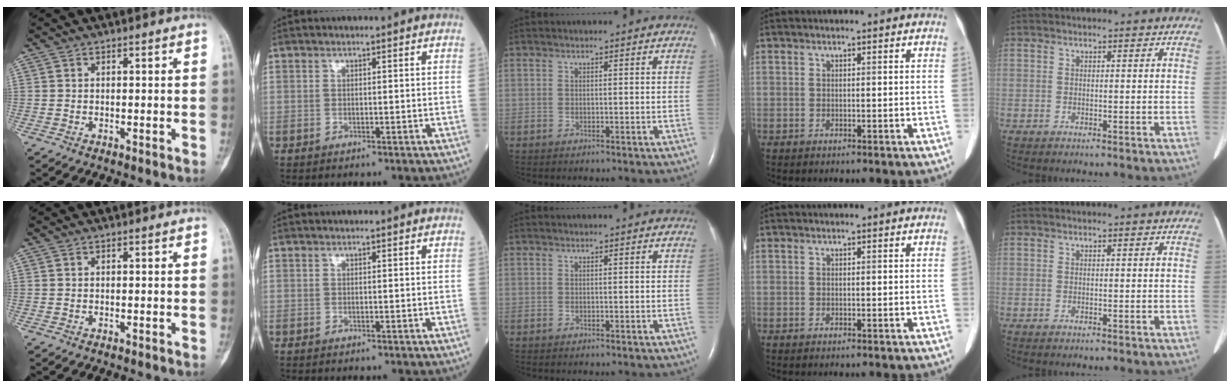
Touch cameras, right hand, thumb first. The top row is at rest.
{}